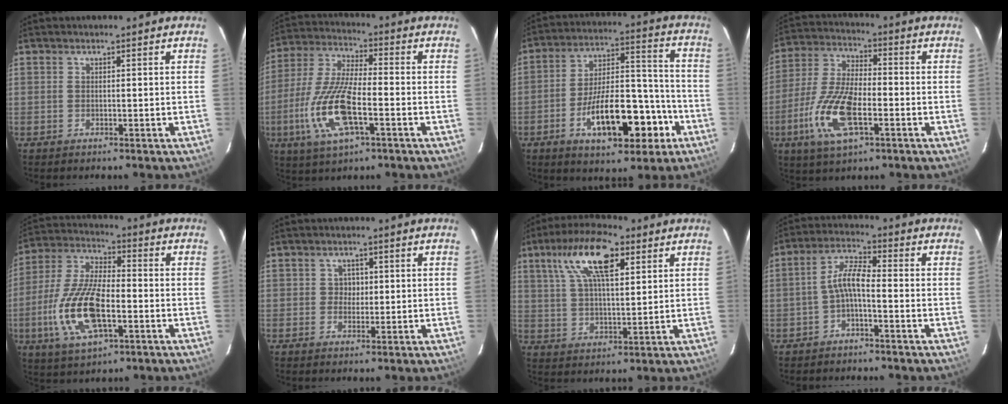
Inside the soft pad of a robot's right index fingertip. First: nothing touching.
{"total": 15.3, "force": [-5.0, 5.0, 13.6], "torque": [-0.296, -0.010, -0.098]}
{"total": 17.0, "force": [-7.4, 7.2, 13.5], "torque": [-0.235, 0.022, -0.103]}
{"total": 14.3, "force": [-5.2, 5.5, 12.1], "torque": [-0.264, -0.008, -0.100]}
{"total": 16.3, "force": [-4.7, 6.7, 14.1], "torque": [-0.307, -0.007, -0.087]}
{"total": 1.9, "force": [0.1, 1.8, 0.3], "torque": [-0.002, 0.007, 0.001]}
{"total": 13.2, "force": [6.4, 4.4, 10.7], "torque": [-0.198, 0.025, 0.115]}
{"total": 4.9, "force": [-2.0, 0.8, 4.4], "torque": [-0.099, 0.016, -0.039]}